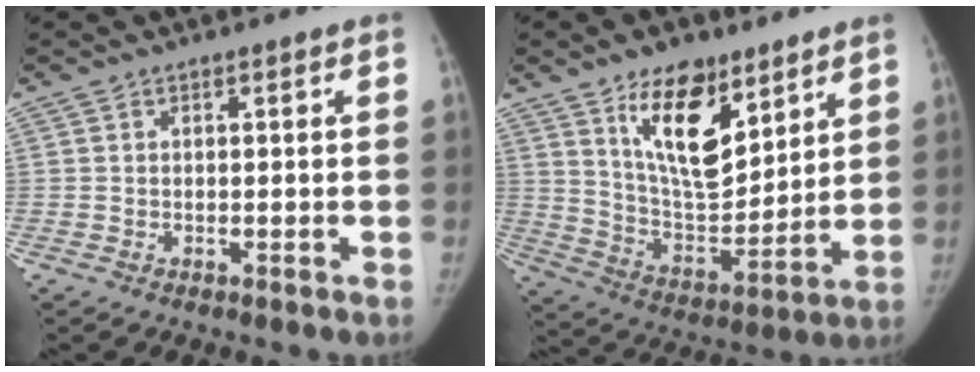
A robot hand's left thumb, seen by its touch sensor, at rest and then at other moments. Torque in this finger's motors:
{"motor_torque": [0.16, -0.06, 1.90, -0.87, 0.46]}